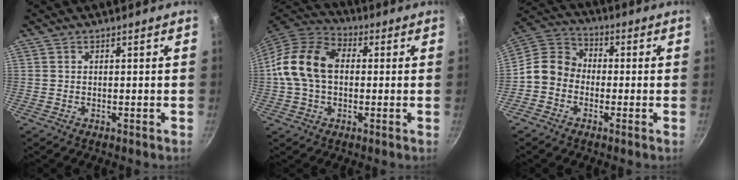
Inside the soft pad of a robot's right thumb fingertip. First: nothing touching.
{"total": 13.8, "force": [0.7, 9.7, 9.7], "torque": [-0.156, 0.027, -0.004]}
{"total": 8.9, "force": [-2.2, 7.5, 4.3], "torque": [-0.052, 0.037, -0.068]}